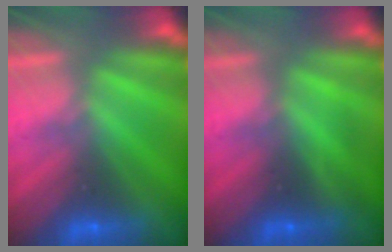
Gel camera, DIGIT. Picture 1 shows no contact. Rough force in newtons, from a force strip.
{"total": 1.7}